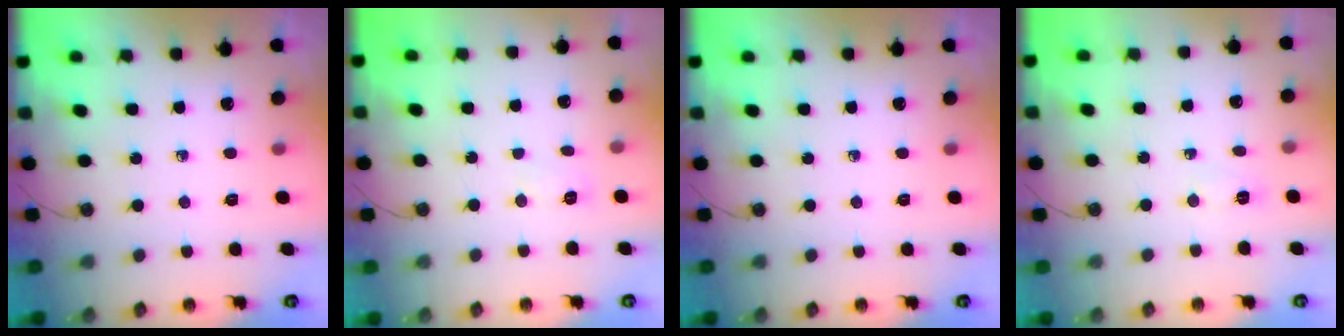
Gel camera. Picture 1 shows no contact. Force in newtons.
{"total": 5.7, "press": 4.0, "slide": 4.0}
{"total": 0.0}
{"total": 2.8, "press": 2.5, "slide": 1.2}